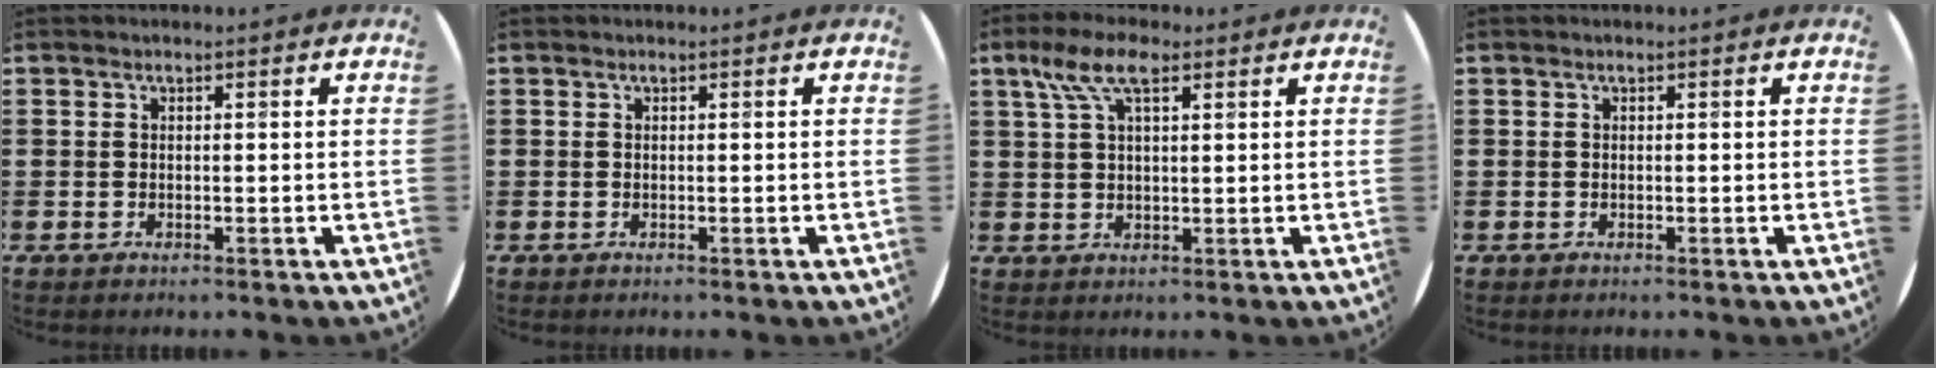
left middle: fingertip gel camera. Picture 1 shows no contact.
{"total": 0.0}
{"total": 6.1, "force": [3.3, 2.4, 4.6], "torque": [-0.099, 0.012, 0.057]}
{"total": 0.0}